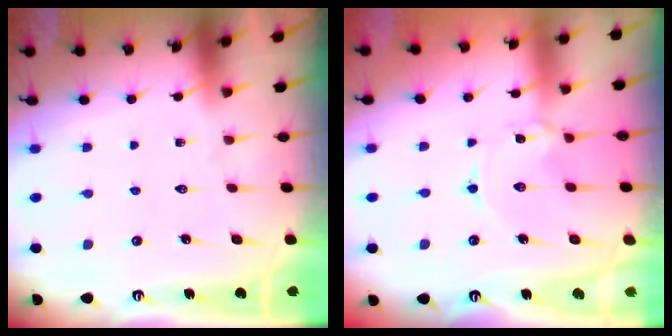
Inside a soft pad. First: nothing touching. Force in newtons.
{"total": 1.4, "press": 1.4, "slide": 0.1}